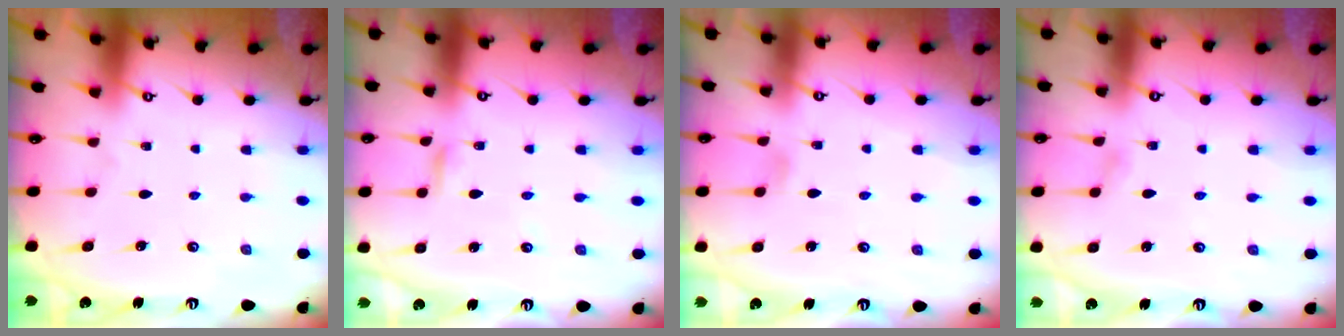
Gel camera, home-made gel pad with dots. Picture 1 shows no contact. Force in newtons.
{"total": 2.4, "press": 2.4, "slide": 0.1}
{"total": 3.4, "press": 3.4, "slide": 0.5}
{"total": 2.6, "press": 2.6, "slide": 0.4}